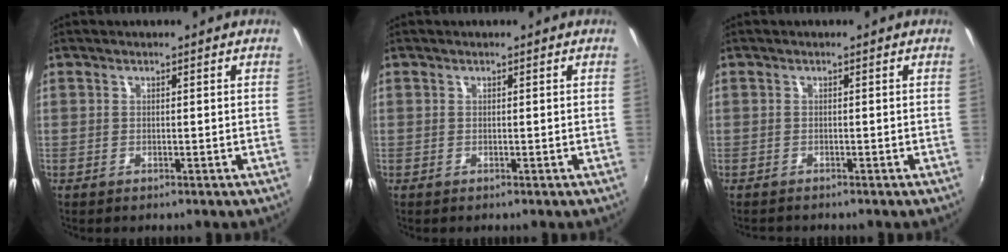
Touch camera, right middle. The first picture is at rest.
{"total": 0.0}
{"total": 1.3, "force": [-1.2, 0.4, 0.1], "torque": [-0.008, -0.003, -0.020]}